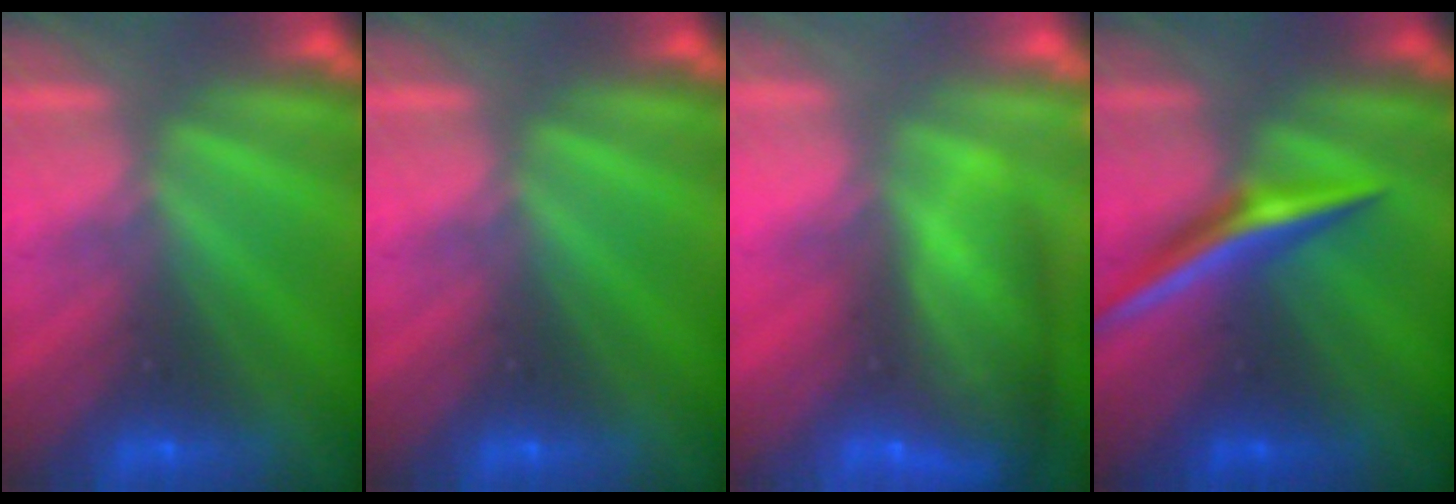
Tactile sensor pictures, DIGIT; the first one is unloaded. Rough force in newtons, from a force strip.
{"total": 0.0}
{"total": 8.3}
{"total": 1.9}